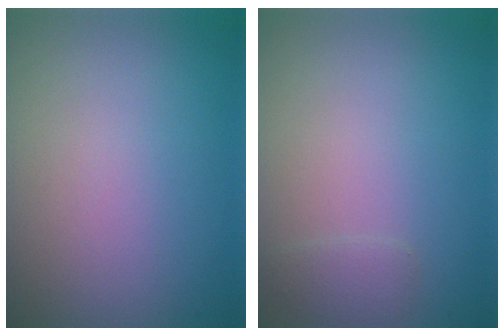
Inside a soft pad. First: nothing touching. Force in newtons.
{"total": 1.0, "press": 1.0, "slide": 0.1}